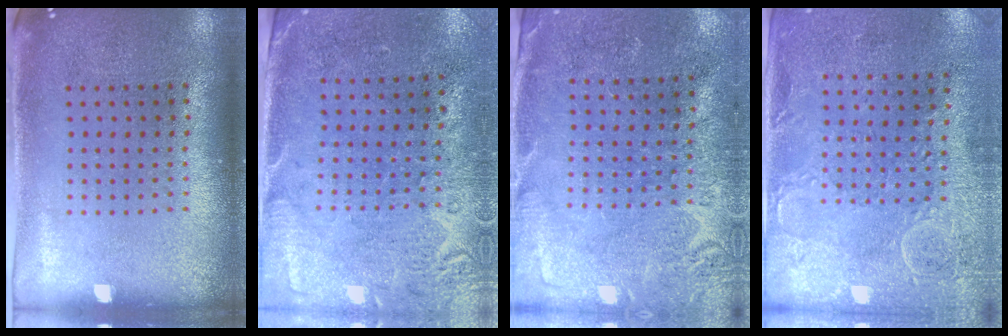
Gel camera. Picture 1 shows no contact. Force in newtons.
{"total": 2.7, "press": 2.3, "slide": 1.4}
{"total": 2.7, "press": 2.6, "slide": 0.5}
{"total": 2.9, "press": 2.4, "slide": 1.6}